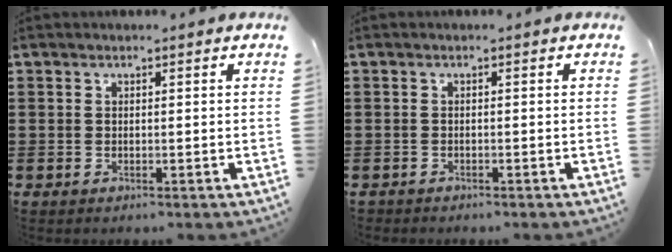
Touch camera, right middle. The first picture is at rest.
{"total": 0.7, "force": [-0.7, 0.1, -0.2], "torque": [0.000, 0.002, -0.017]}